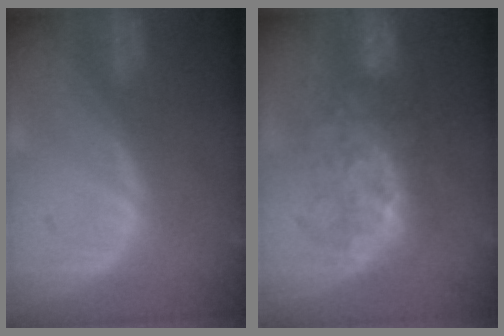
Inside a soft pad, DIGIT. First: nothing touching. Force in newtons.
{"total": 7.7, "press": 7.5, "slide": 1.4}